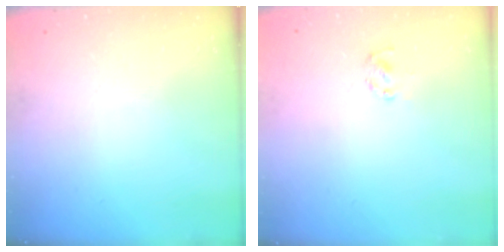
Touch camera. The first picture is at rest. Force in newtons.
{"total": 2.1, "press": 1.9, "slide": 0.9}